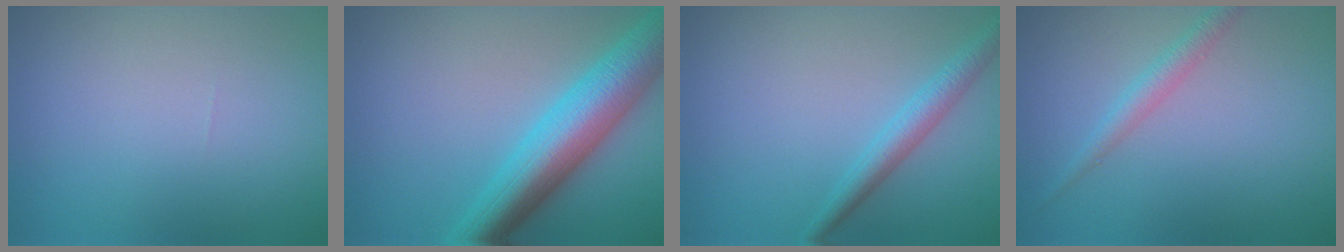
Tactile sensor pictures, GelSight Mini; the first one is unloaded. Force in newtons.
{"total": 8.6, "press": 8.6, "slide": 0.1}
{"total": 2.7, "press": 2.7, "slide": 0.1}
{"total": 1.7, "press": 1.7, "slide": 0.1}